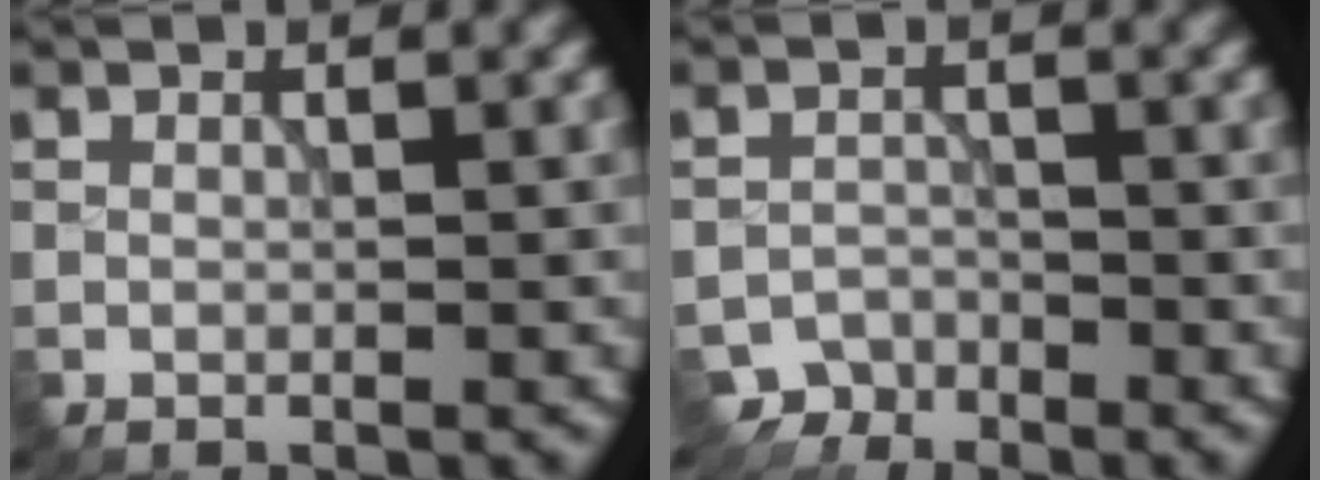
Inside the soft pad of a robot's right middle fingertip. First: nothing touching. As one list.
[{"total": 2.8, "force": [-2.5, 1.2, -0.3], "torque": [0.015, 0.001, -0.039]}]